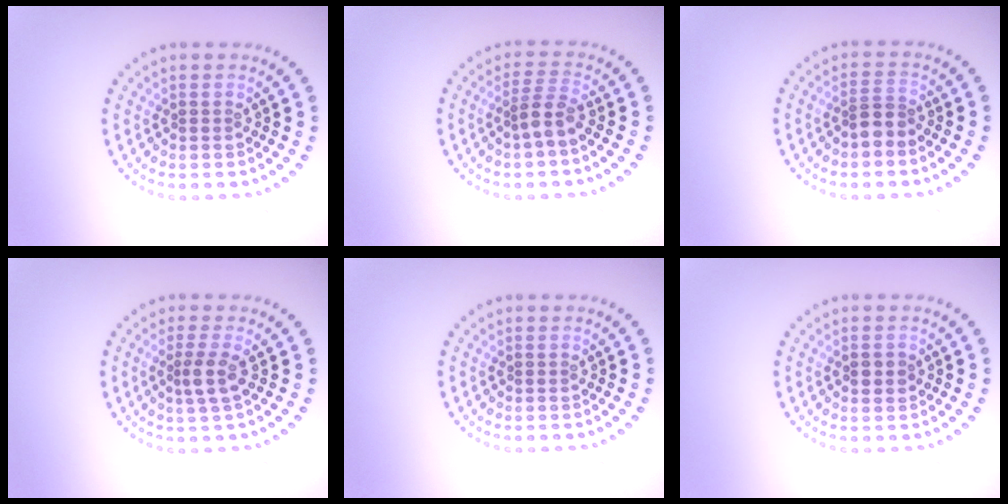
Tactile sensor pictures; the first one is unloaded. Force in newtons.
{"total": 2.2, "press": 1.7, "slide": 1.5}
{"total": 2.2, "press": 1.8, "slide": 1.3}
{"total": 2.0, "press": 1.6, "slide": 1.2}
{"total": 0.0}
{"total": 1.2, "press": 1.2, "slide": 0.2}